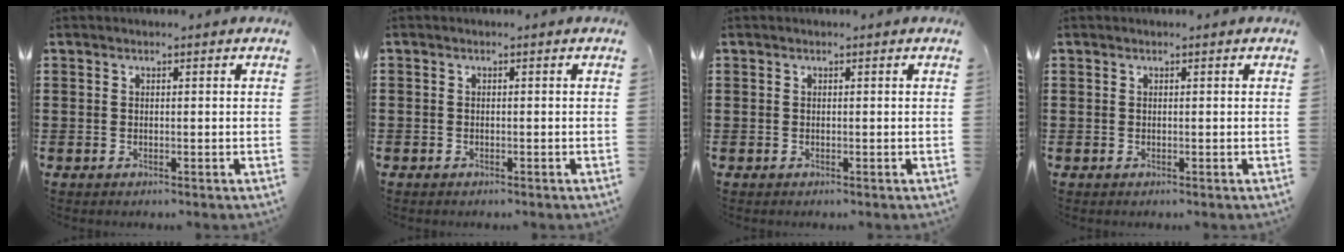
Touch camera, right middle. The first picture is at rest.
{"total": 0.8, "force": [-0.6, 0.5, 0.0], "torque": [0.000, 0.001, -0.012]}
{"total": 0.0}
{"total": 0.0}